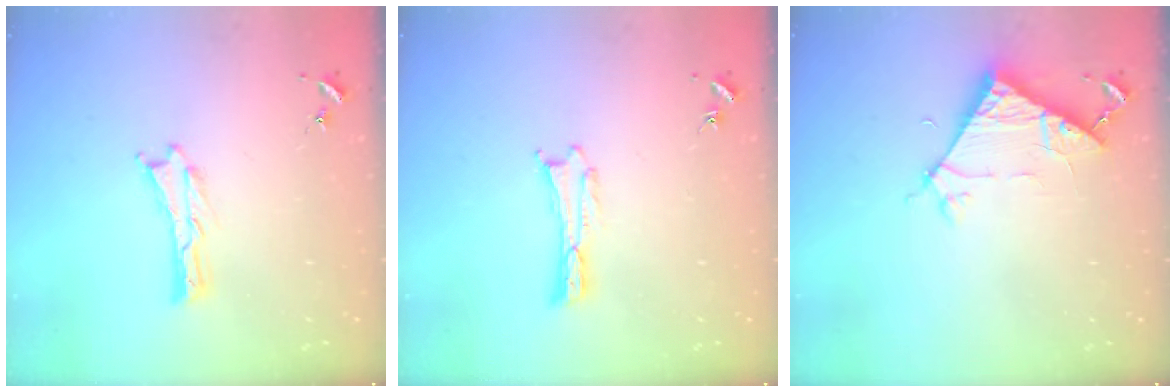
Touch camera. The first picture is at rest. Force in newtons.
{"total": 0.0}
{"total": 6.7, "press": 6.7, "slide": 0.3}